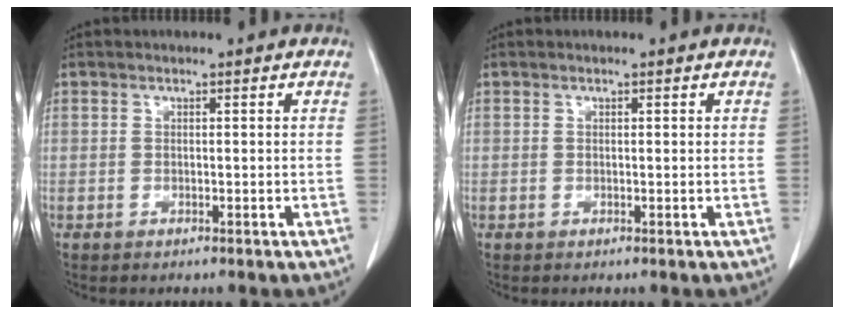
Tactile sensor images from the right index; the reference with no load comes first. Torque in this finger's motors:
{"motor_torque": [-0.32, 0.04, -0.03, 0.02]}